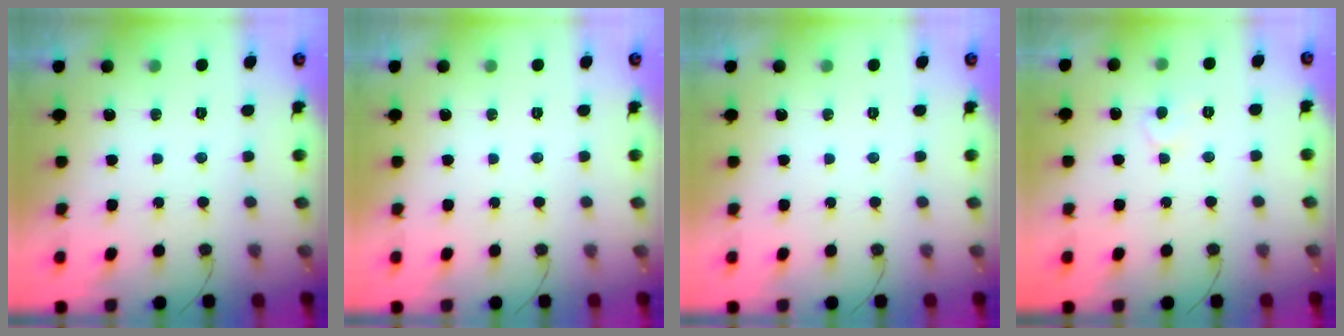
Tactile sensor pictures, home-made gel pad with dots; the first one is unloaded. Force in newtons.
{"total": 0.0}
{"total": 0.0}
{"total": 4.7, "press": 4.7, "slide": 0.6}